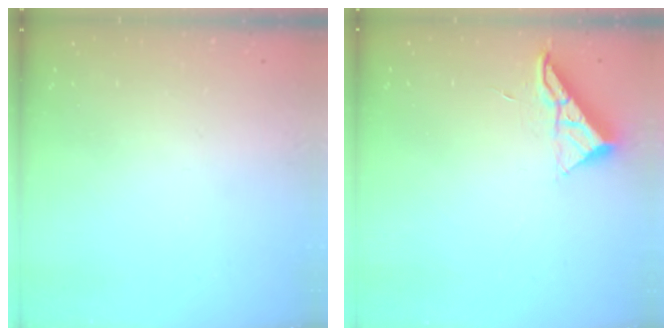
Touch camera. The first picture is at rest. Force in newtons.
{"total": 7.3, "press": 7.2, "slide": 0.5}